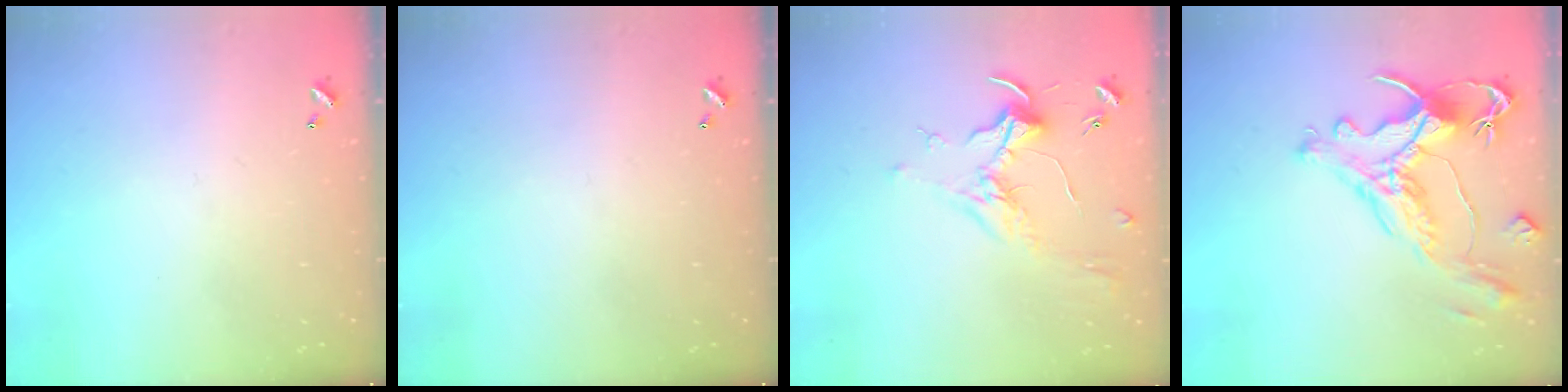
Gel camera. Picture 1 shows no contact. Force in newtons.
{"total": 0.0}
{"total": 1.7, "press": 1.5, "slide": 0.8}
{"total": 1.6, "press": 1.0, "slide": 1.3}